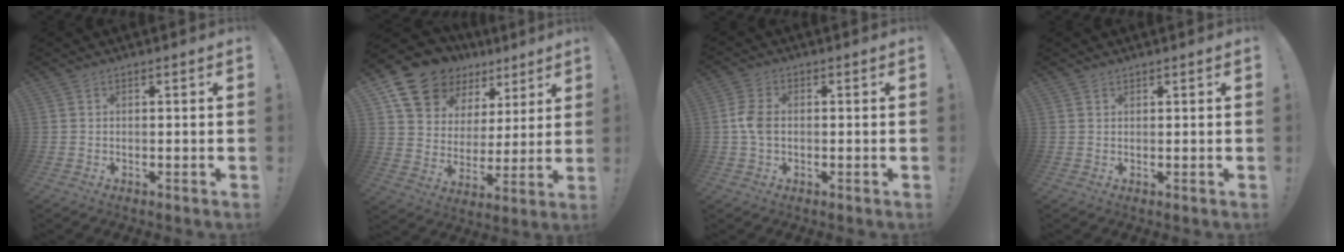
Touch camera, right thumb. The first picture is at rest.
{"total": 16.5, "force": [11.1, 10.7, 5.9], "torque": [-0.108, -0.063, 0.214]}
{"total": 5.2, "force": [-0.5, 3.4, 3.9], "torque": [-0.093, 0.007, -0.011]}
{"total": 0.8, "force": [0.8, 0.3, 0.1], "torque": [0.000, -0.001, 0.014]}